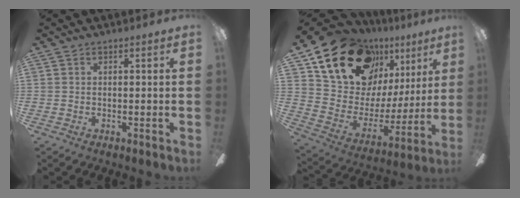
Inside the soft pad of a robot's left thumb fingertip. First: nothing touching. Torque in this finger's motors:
{"motor_torque": [2.49, 2.52, 1.38, -1.39, 0.13]}